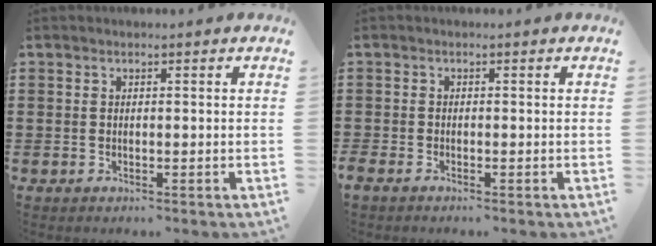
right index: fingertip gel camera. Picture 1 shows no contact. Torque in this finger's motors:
{"motor_torque": [0.02, 0.81, 0.24, 0.03]}